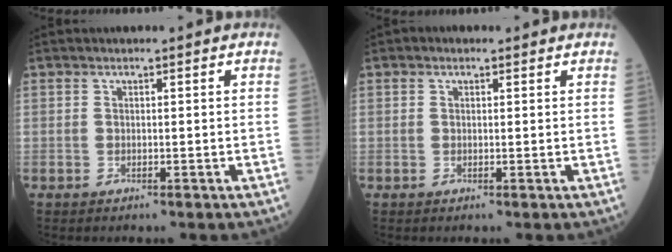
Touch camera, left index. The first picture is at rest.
{"total": 0.9, "force": [0.5, 0.6, 0.3], "torque": [-0.006, 0.003, 0.003]}